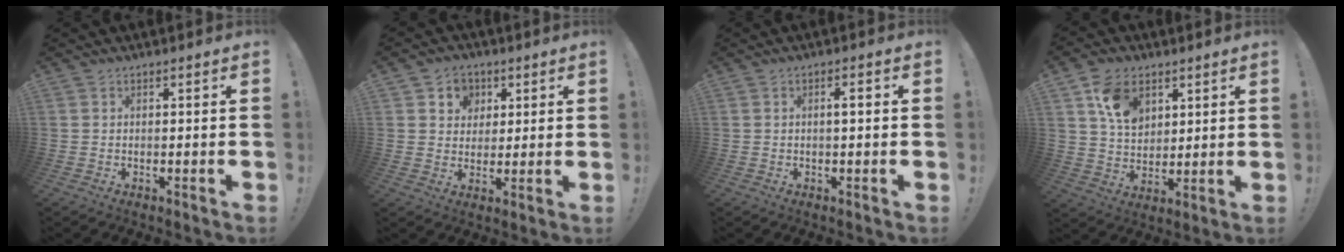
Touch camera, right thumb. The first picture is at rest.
{"total": 6.9, "force": [2.5, 6.3, 1.4], "torque": [-0.017, -0.018, 0.048]}
{"total": 2.0, "force": [0.2, 0.1, 2.0], "torque": [-0.036, 0.002, -0.001]}
{"total": 11.1, "force": [5.8, 7.8, 5.4], "torque": [-0.080, -0.021, 0.113]}